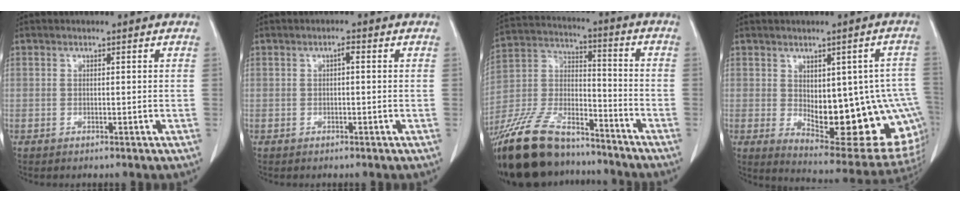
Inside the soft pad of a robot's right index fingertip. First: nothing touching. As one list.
[{"total": 1.0, "force": [0.1, 0.2, 1.0], "torque": [-0.017, 0.004, 0.001]}, {"total": 19.9, "force": [-16.6, 7.0, 8.4], "torque": [-0.197, 0.005, -0.297]}, {"total": 20.2, "force": [-2.4, 7.7, 18.5], "torque": [-0.171, 0.009, -0.001]}]